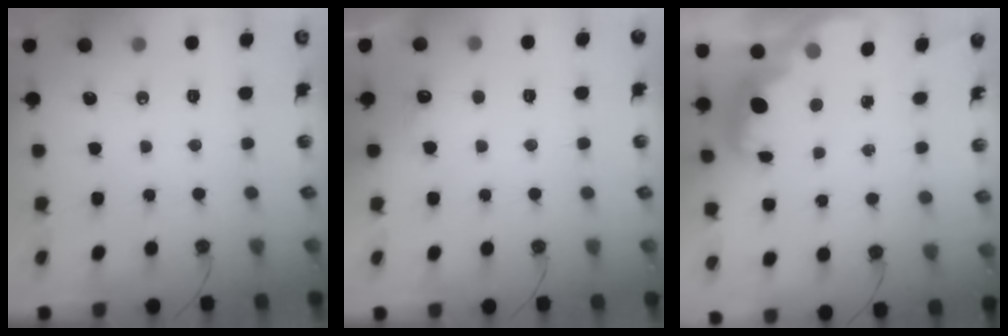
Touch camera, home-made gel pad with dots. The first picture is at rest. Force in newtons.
{"total": 5.7, "press": 5.6, "slide": 1.3}
{"total": 2.6, "press": 2.4, "slide": 0.8}